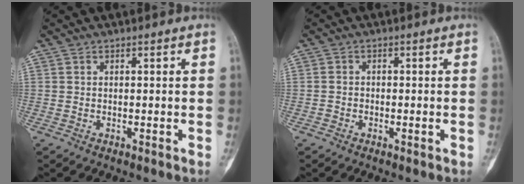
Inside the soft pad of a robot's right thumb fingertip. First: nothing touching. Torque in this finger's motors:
{"motor_torque": [0.23, 0.35, -0.08, 0.09, -0.01]}